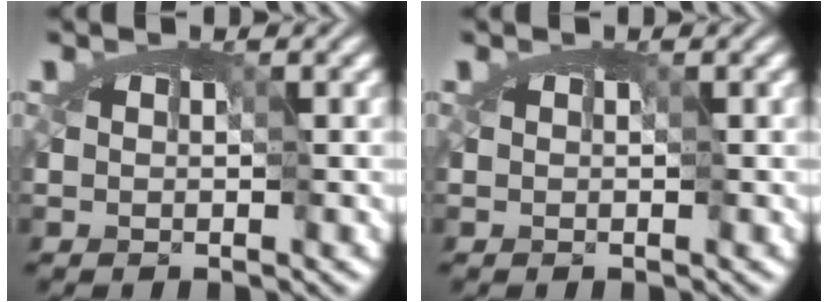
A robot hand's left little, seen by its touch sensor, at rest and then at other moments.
{"total": 0.0}